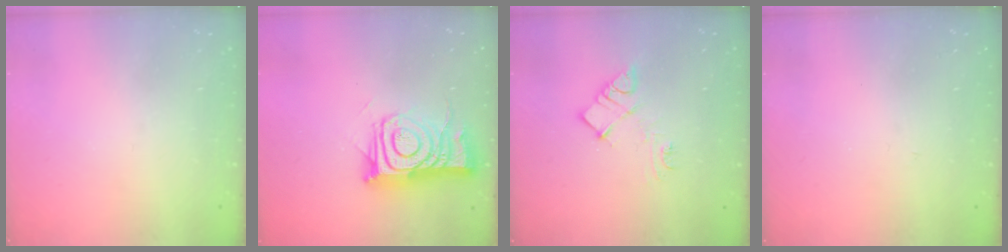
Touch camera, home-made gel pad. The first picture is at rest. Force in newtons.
{"total": 11.6, "press": 11.5, "slide": 1.0}
{"total": 9.3, "press": 9.3, "slide": 0.5}
{"total": 2.7, "press": 2.7, "slide": 0.3}